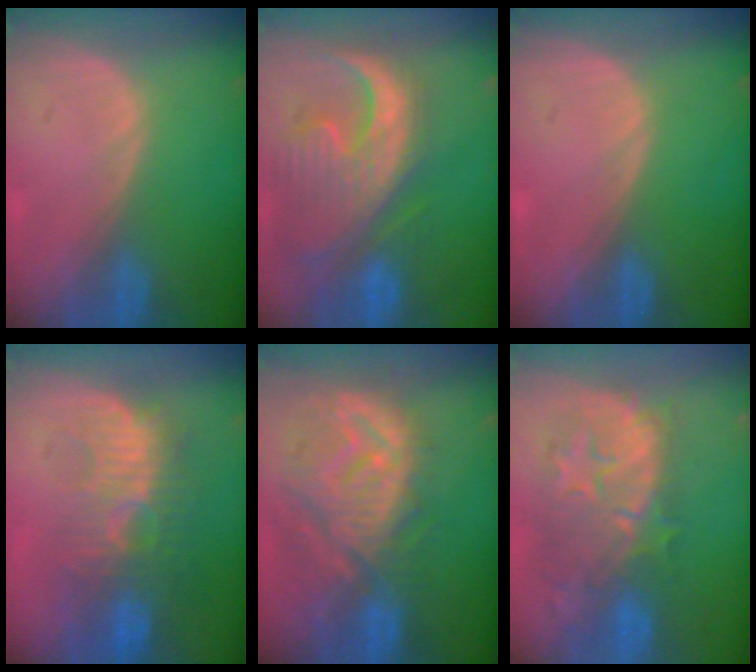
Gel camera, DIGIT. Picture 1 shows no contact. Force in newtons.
{"total": 13.4, "press": 11.4, "slide": 7.0}
{"total": 0.0}
{"total": 10.1, "press": 9.3, "slide": 4.0}
{"total": 12.4, "press": 11.0, "slide": 5.6}
{"total": 10.6, "press": 10.0, "slide": 3.6}